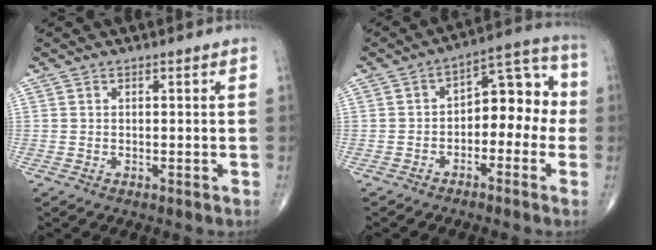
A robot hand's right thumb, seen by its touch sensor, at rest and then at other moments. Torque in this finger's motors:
{"motor_torque": [-0.05, 0.34, 0.64, 0.04, 0.02]}